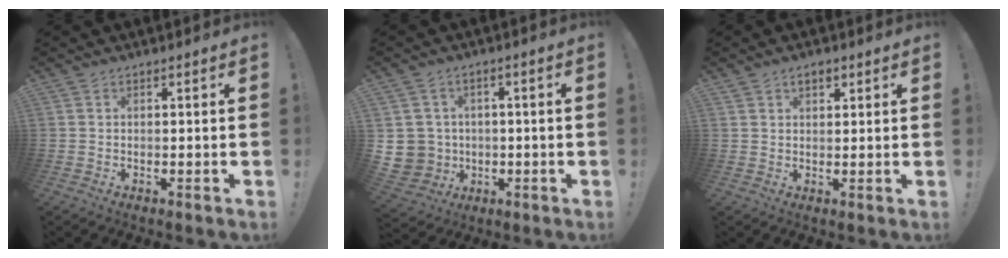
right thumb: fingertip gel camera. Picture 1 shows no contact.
{"total": 6.3, "force": [0.2, 6.2, 1.0], "torque": [-0.034, 0.003, 0.011]}
{"total": 3.1, "force": [1.8, 1.9, 1.7], "torque": [-0.022, -0.003, 0.030]}